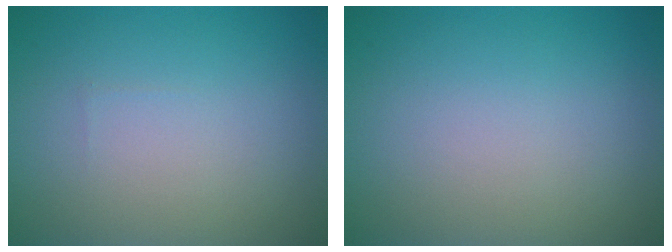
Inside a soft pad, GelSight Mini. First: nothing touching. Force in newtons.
{"total": 0.0}